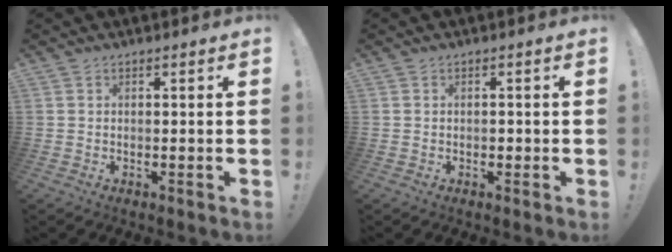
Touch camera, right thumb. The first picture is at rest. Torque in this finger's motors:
{"motor_torque": [-0.03, 0.08, 0.08, -0.04, -0.01]}